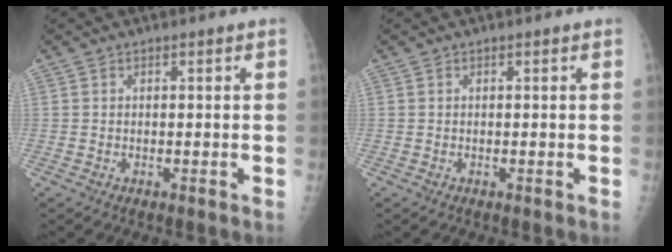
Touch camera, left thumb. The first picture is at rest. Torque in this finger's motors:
{"motor_torque": [-0.06, 0.06, -0.04, 0.05, 0.00]}